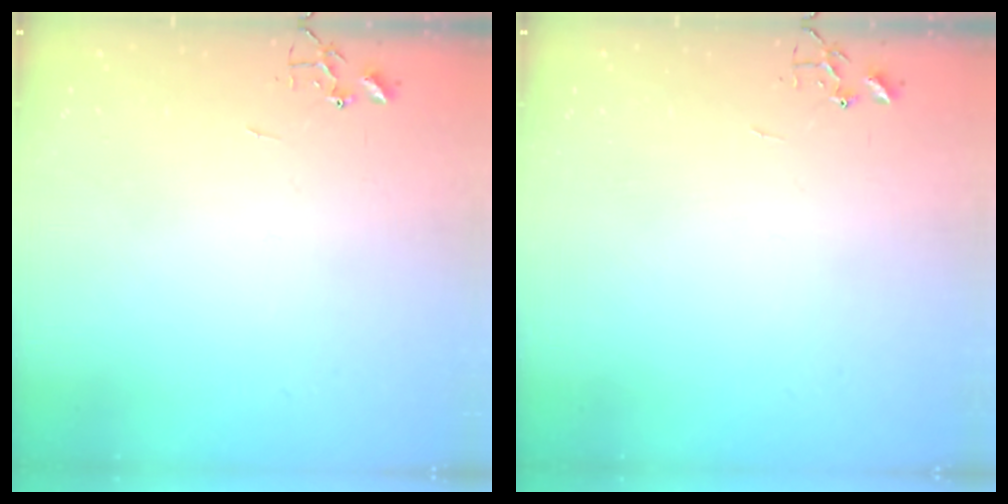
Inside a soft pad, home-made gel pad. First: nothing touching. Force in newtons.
{"total": 0.0}